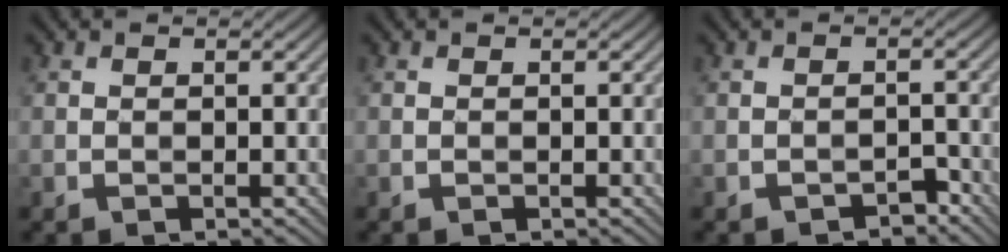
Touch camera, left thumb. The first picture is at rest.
{"total": 0.0}
{"total": 1.8, "force": [-1.6, 0.6, 0.6], "torque": [-0.007, 0.005, -0.026]}